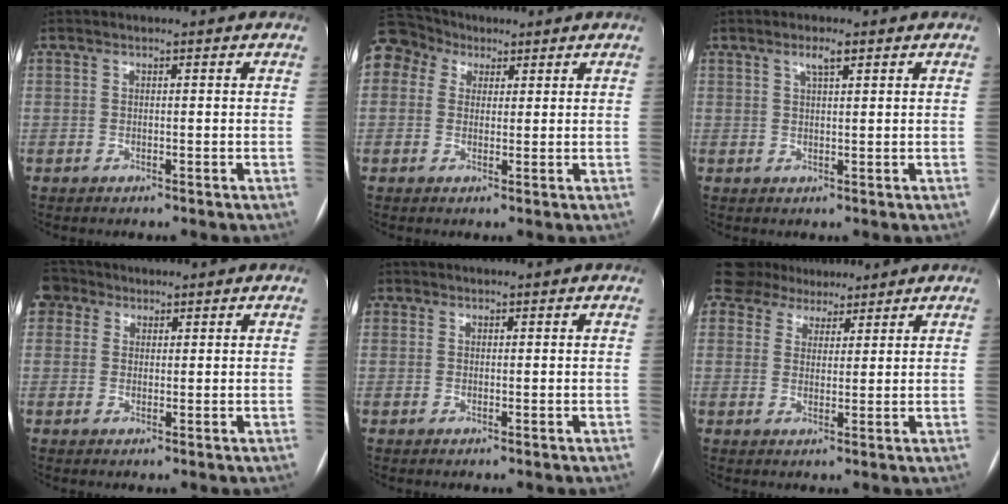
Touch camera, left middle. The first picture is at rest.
{"total": 10.4, "force": [5.2, 8.4, 3.3], "torque": [-0.094, 0.057, 0.100]}
{"total": 2.3, "force": [1.4, 0.3, 1.8], "torque": [-0.037, 0.004, 0.024]}
{"total": 4.2, "force": [2.4, 3.4, 0.8], "torque": [-0.020, 0.023, 0.046]}
{"total": 1.1, "force": [0.3, 1.0, 0.2], "torque": [0.005, 0.001, 0.001]}
{"total": 7.8, "force": [6.7, 3.8, 1.3], "torque": [-0.024, 0.025, 0.108]}